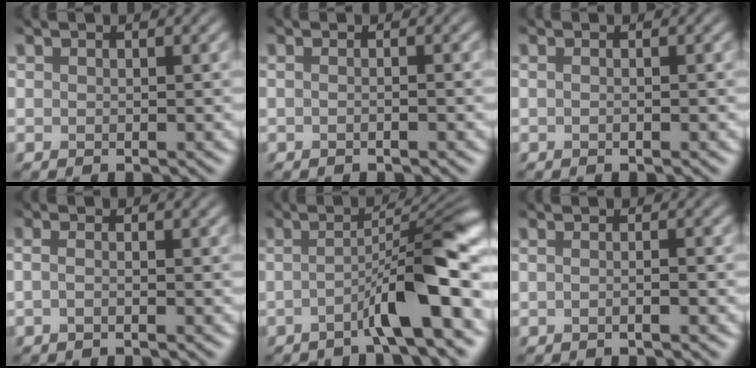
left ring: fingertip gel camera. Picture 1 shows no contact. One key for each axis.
{"total": 1.0, "fx": -0.6, "fy": 0.1, "fz": 0.8, "tx": -0.009, "ty": 0.001, "tz": -0.011}
{"total": 0.0}
{"total": 1.4, "fx": -0.9, "fy": 0.3, "fz": 1.0, "tx": -0.020, "ty": 0.001, "tz": -0.020}
{"total": 6.3, "fx": -2.7, "fy": 0.3, "fz": 5.7, "tx": -0.082, "ty": 0.016, "tz": -0.057}
{"total": 1.3, "fx": -0.9, "fy": 0.1, "fz": 0.9, "tx": -0.012, "ty": 0.002, "tz": -0.015}